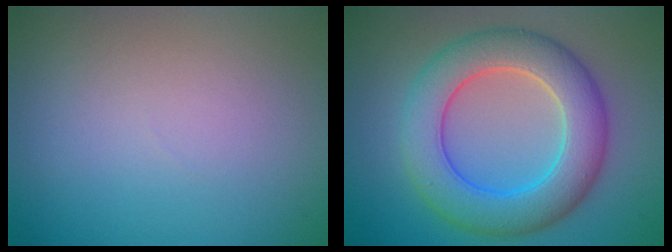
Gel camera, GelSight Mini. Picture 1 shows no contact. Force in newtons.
{"total": 7.9, "press": 7.9, "slide": 0.3}